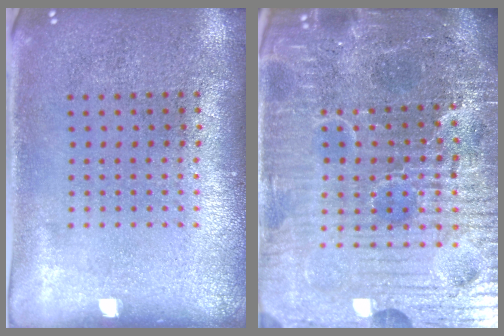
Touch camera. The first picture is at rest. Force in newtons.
{"total": 7.4, "press": 6.6, "slide": 3.3}